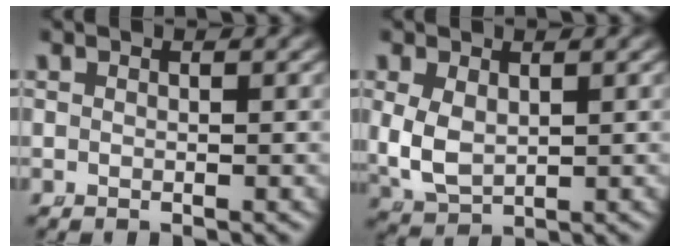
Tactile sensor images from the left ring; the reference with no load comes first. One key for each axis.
{"total": 4.7, "fx": -0.1, "fy": 3.9, "fz": 2.7, "tx": -0.088, "ty": -0.028, "tz": 0.020}